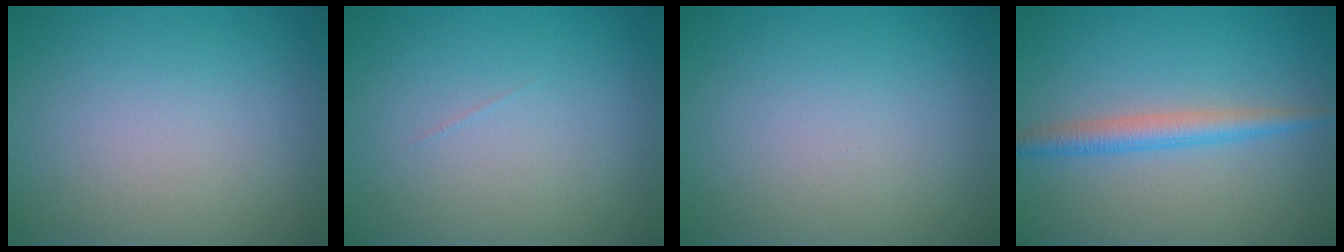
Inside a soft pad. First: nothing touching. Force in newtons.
{"total": 0.0}
{"total": 0.0}
{"total": 2.7, "press": 2.7, "slide": 0.1}